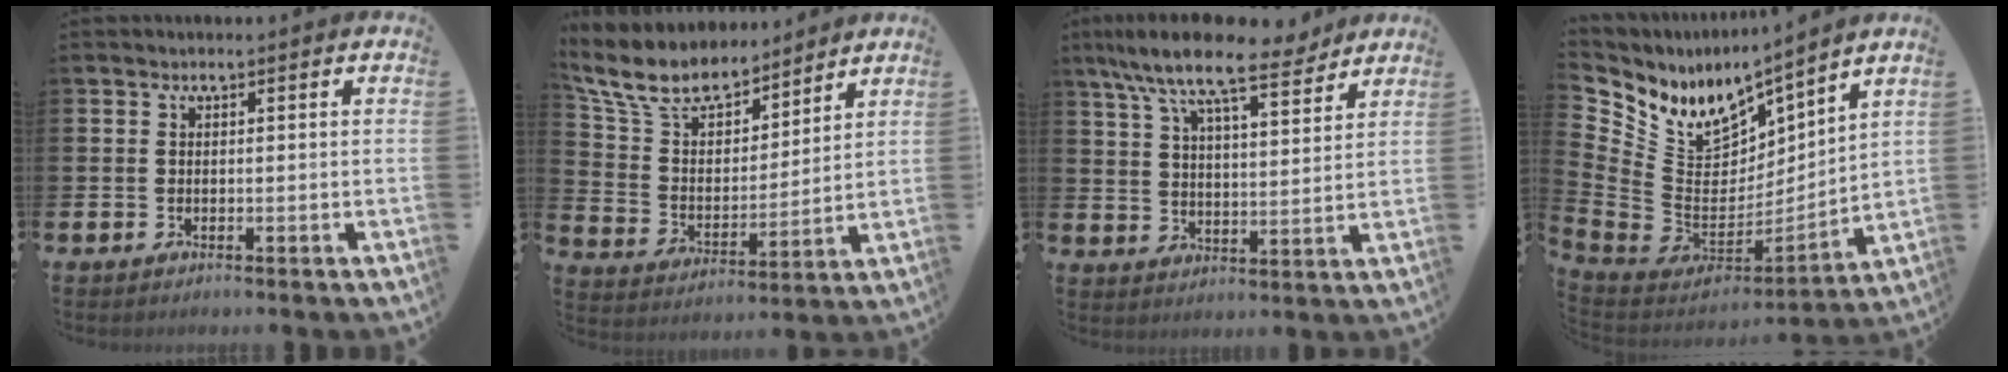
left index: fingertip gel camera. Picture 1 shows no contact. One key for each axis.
{"total": 10.2, "fx": 8.9, "fy": 4.0, "fz": 3.0, "tx": -0.112, "ty": -0.050, "tz": 0.163}
{"total": 11.1, "fx": 9.5, "fy": 2.6, "fz": 5.2, "tx": -0.117, "ty": -0.051, "tz": 0.162}
{"total": 8.1, "fx": 6.8, "fy": 3.9, "fz": 2.1, "tx": -0.093, "ty": -0.063, "tz": 0.126}